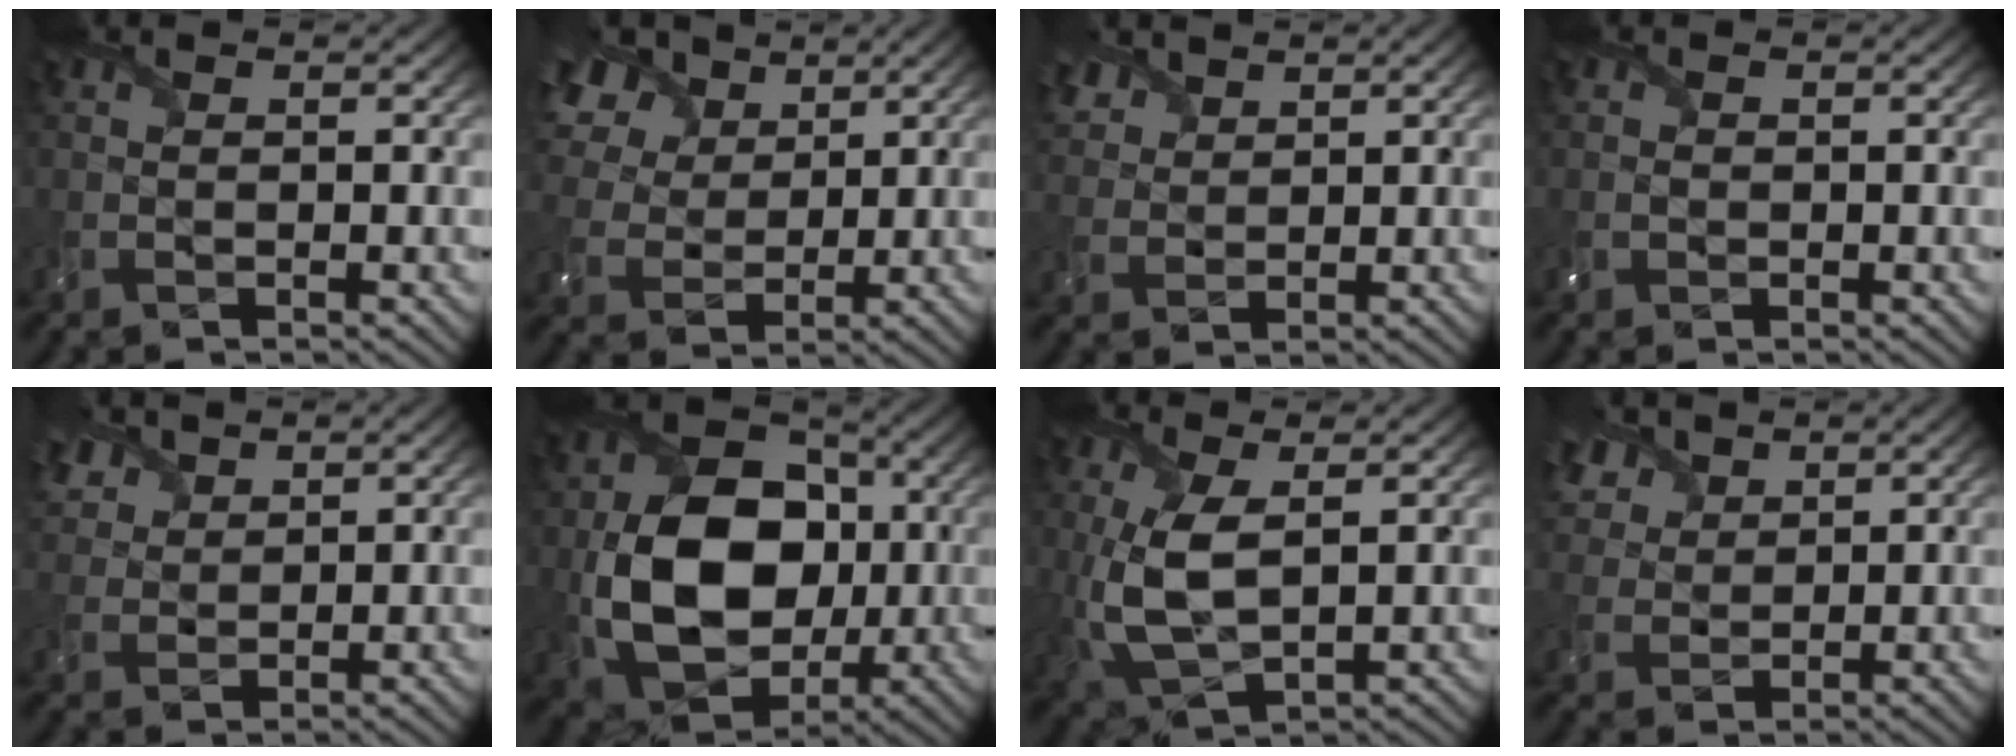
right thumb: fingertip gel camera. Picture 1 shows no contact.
{"total": 9.9, "force": [5.4, 6.4, 5.2], "torque": [-0.154, 0.028, 0.094]}
{"total": 4.1, "force": [3.0, 2.4, 1.4], "torque": [-0.047, 0.007, 0.063]}
{"total": 0.8, "force": [-0.1, 0.7, 0.3], "torque": [-0.006, -0.003, -0.005]}
{"total": 4.8, "force": [3.3, 2.9, 1.8], "torque": [-0.060, 0.009, 0.064]}
{"total": 15.0, "force": [-0.7, 11.1, 10.1], "torque": [-0.190, -0.015, -0.004]}
{"total": 8.5, "force": [0.7, 4.2, 7.4], "torque": [-0.189, -0.006, 0.018]}
{"total": 6.4, "force": [4.0, 4.0, 3.0], "torque": [-0.102, 0.016, 0.076]}